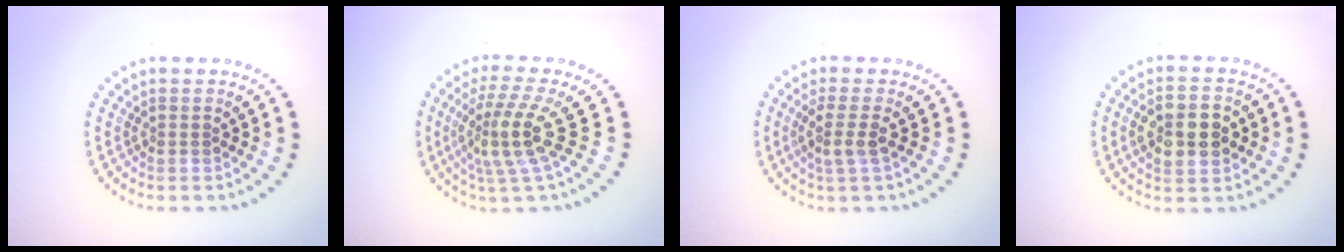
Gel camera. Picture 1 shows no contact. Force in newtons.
{"total": 4.4, "press": 3.2, "slide": 3.0}
{"total": 2.4, "press": 1.8, "slide": 1.5}
{"total": 4.8, "press": 4.8, "slide": 0.2}